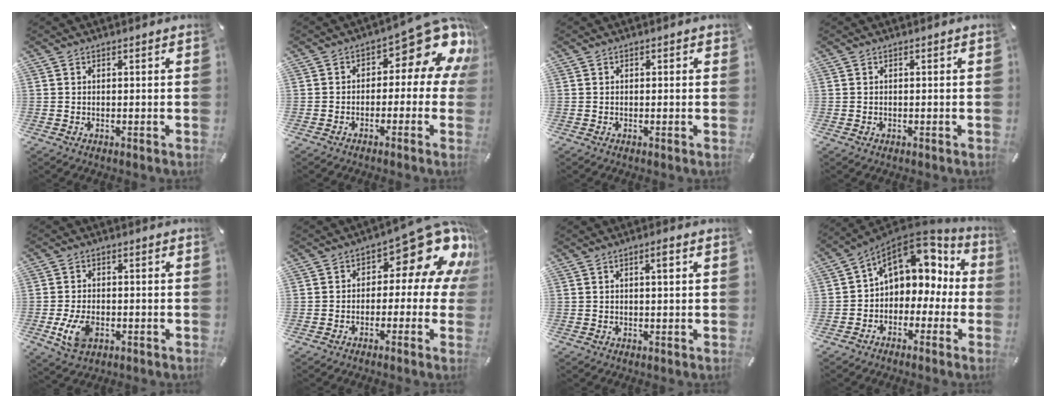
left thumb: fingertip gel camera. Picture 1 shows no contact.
{"total": 13.3, "force": [6.1, 5.9, 10.2], "torque": [-0.134, -0.049, 0.099]}
{"total": 0.5, "force": [-0.1, 0.2, 0.5], "torque": [-0.009, -0.001, -0.003]}
{"total": 0.5, "force": [-0.2, 0.3, 0.3], "torque": [-0.007, 0.000, -0.004]}
{"total": 7.1, "force": [-2.3, 4.5, 5.0], "torque": [-0.119, 0.002, -0.044]}
{"total": 15.8, "force": [7.4, 7.7, 11.6], "torque": [-0.145, -0.056, 0.117]}
{"total": 2.3, "force": [0.5, 0.6, 2.2], "torque": [-0.044, 0.006, 0.007]}
{"total": 12.0, "force": [4.6, 8.7, 6.9], "torque": [-0.110, -0.028, 0.083]}